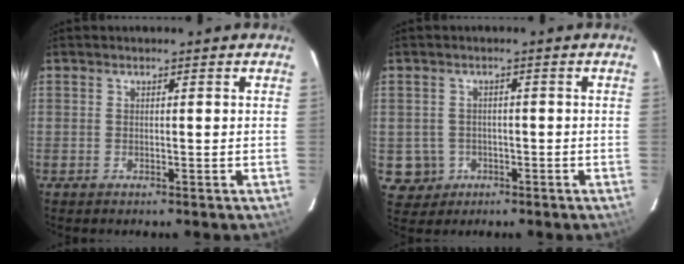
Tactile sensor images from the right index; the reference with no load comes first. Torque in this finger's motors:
{"motor_torque": [-0.34, 0.15, -0.99, -0.21]}